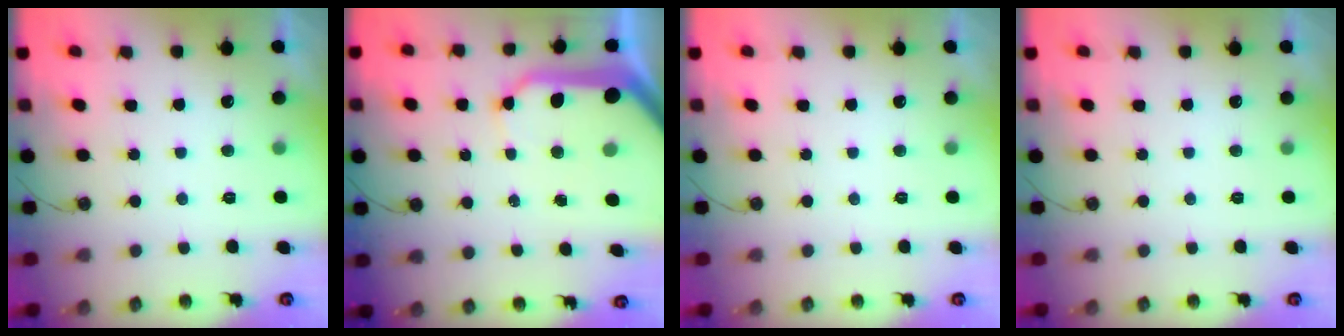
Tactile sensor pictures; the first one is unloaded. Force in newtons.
{"total": 18.2, "press": 18.1, "slide": 2.2}
{"total": 0.0}
{"total": 0.0}